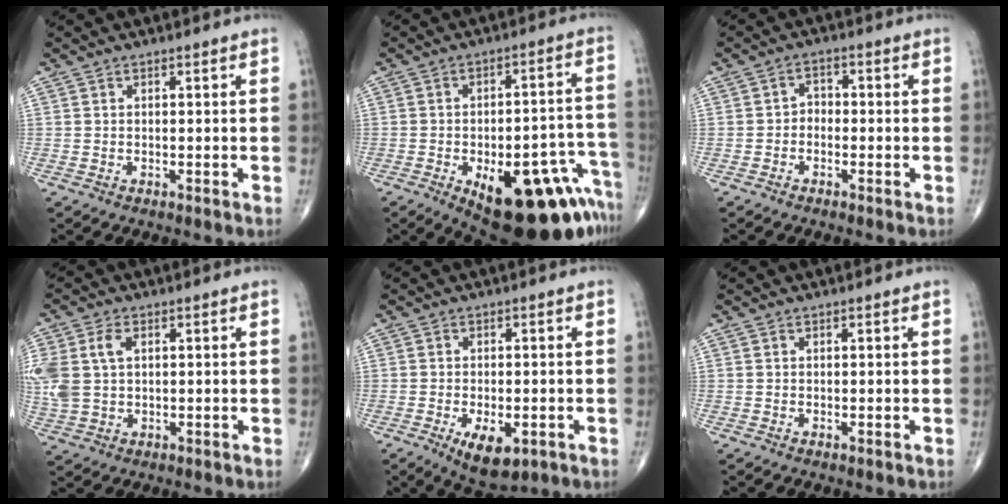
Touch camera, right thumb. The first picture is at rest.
{"total": 23.8, "force": [-11.7, 9.9, 18.1], "torque": [-0.144, 0.067, -0.144]}
{"total": 2.4, "force": [-0.9, 1.9, 1.2], "torque": [-0.001, 0.013, -0.026]}
{"total": 9.6, "force": [2.0, 6.3, 7.0], "torque": [-0.175, 0.010, 0.047]}
{"total": 7.4, "force": [-2.9, 3.5, 5.8], "torque": [-0.085, -0.004, -0.034]}
{"total": 0.0}